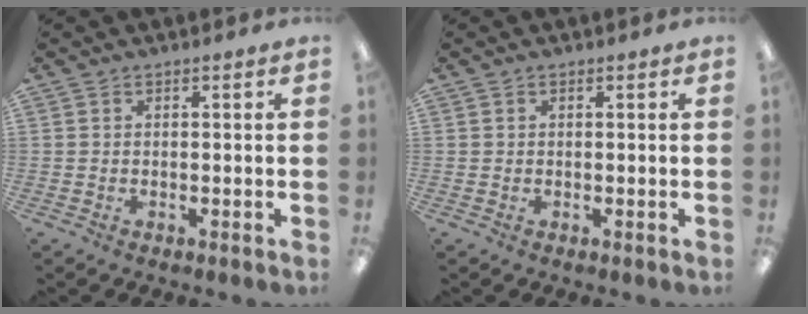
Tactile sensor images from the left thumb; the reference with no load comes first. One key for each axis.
{"total": 0.0}